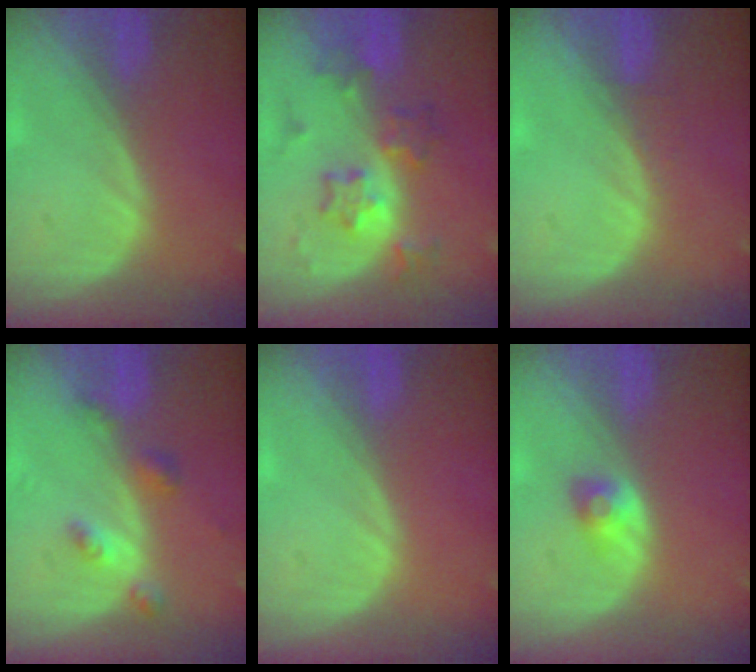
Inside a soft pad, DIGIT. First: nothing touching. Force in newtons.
{"total": 6.6, "press": 6.6, "slide": 0.1}
{"total": 1.0, "press": 0.9, "slide": 0.3}
{"total": 4.3, "press": 3.9, "slide": 1.8}
{"total": 0.0}
{"total": 2.6, "press": 2.3, "slide": 1.1}